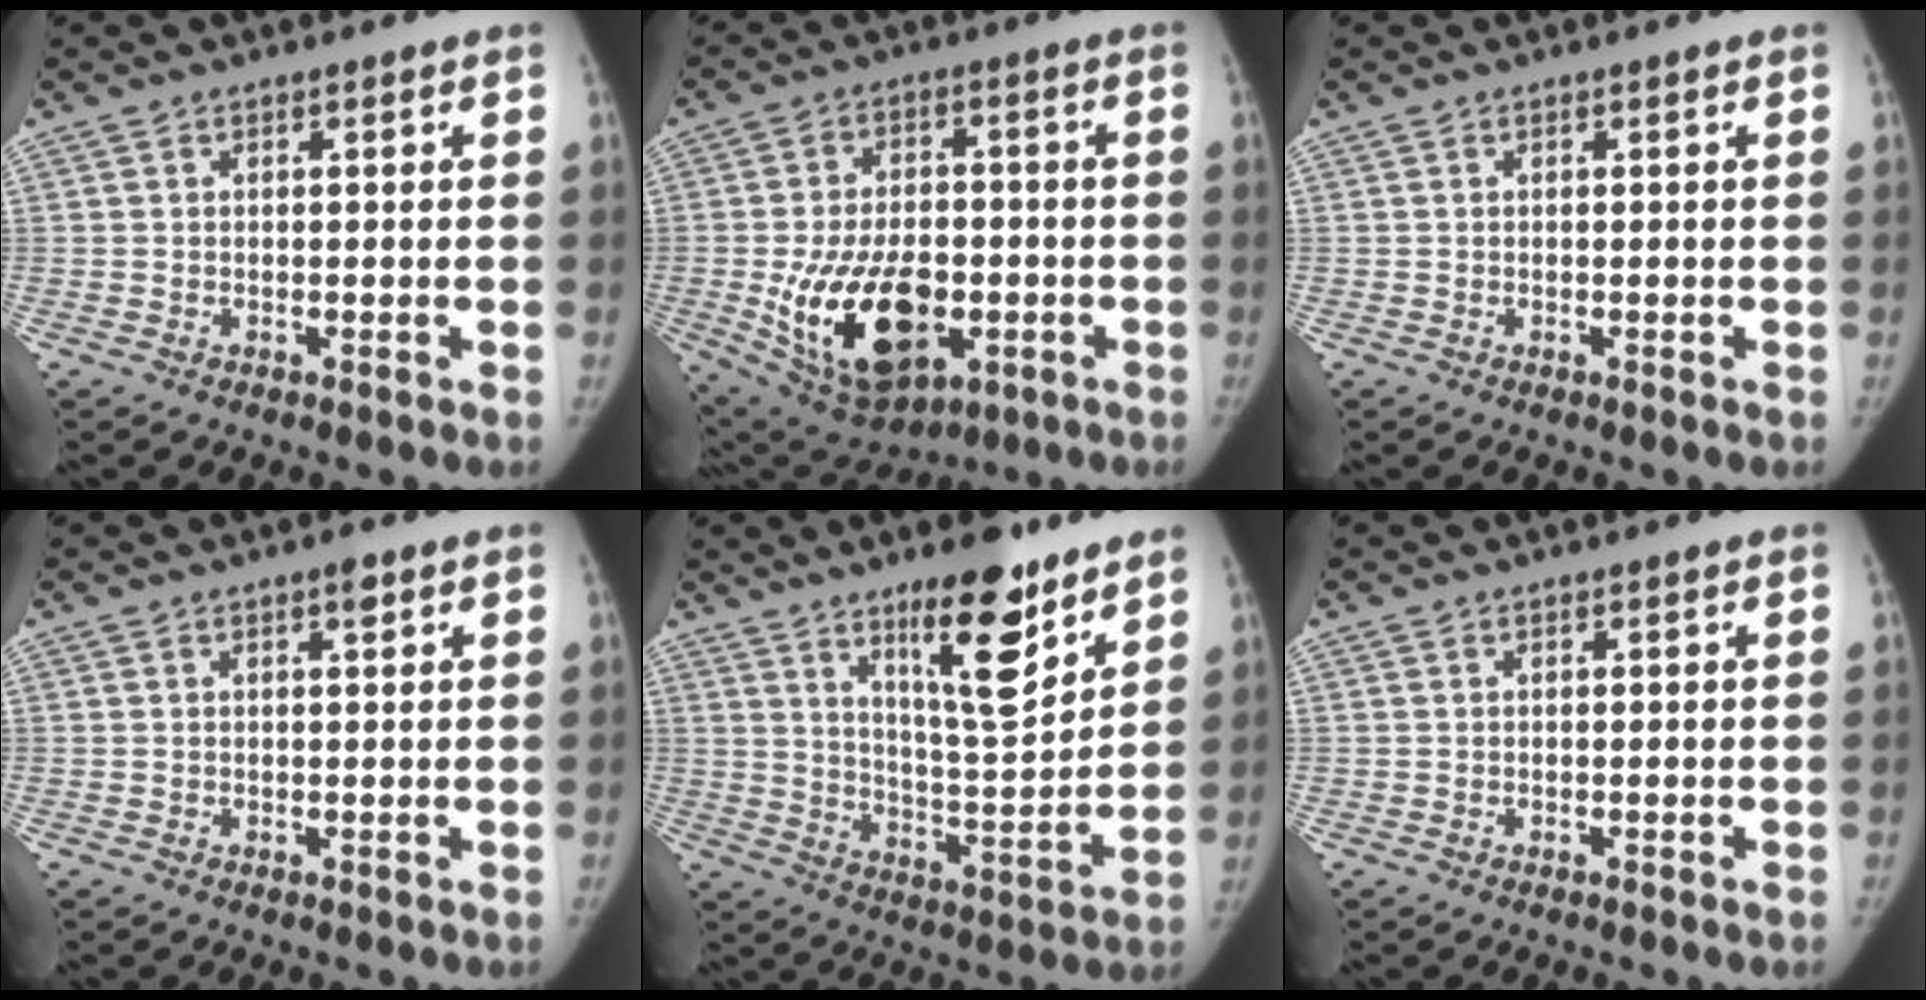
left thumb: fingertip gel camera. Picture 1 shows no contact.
{"total": 18.4, "force": [-4.6, 11.0, 14.0], "torque": [-0.216, 0.010, -0.053]}
{"total": 0.0}
{"total": 1.5, "force": [0.9, 0.4, 1.2], "torque": [-0.015, -0.001, 0.011]}
{"total": 15.1, "force": [9.7, 3.8, 10.9], "torque": [-0.144, -0.074, 0.163]}
{"total": 0.0}